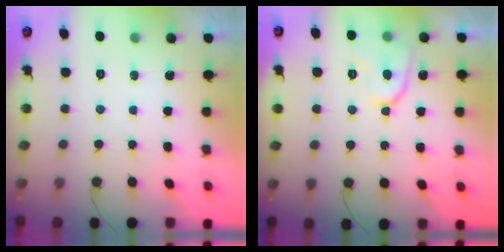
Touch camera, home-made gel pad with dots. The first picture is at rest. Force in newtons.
{"total": 10.8, "press": 10.7, "slide": 1.4}